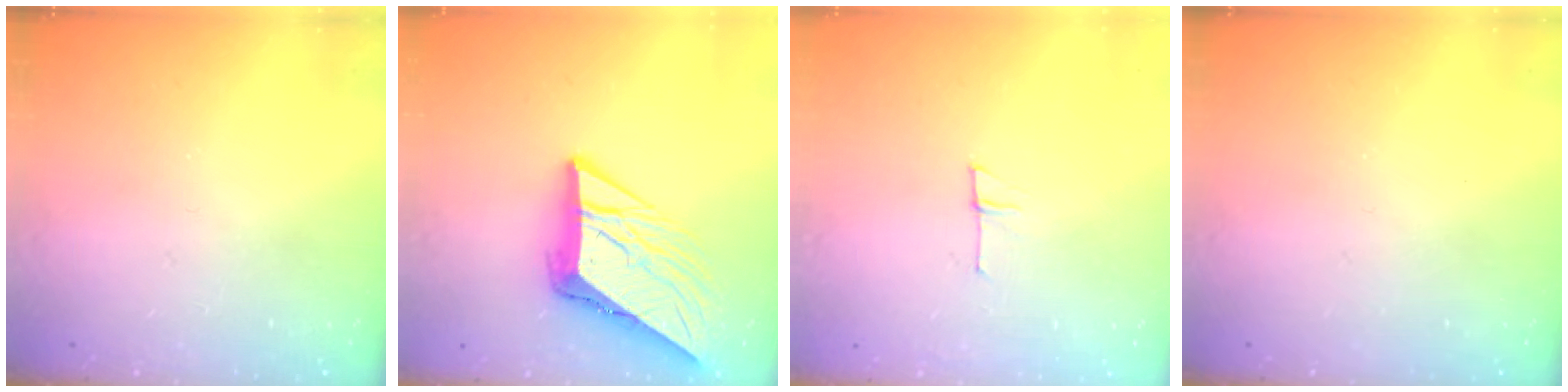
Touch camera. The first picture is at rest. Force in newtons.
{"total": 11.2, "press": 11.2, "slide": 1.1}
{"total": 4.5, "press": 4.5, "slide": 0.4}
{"total": 0.0}